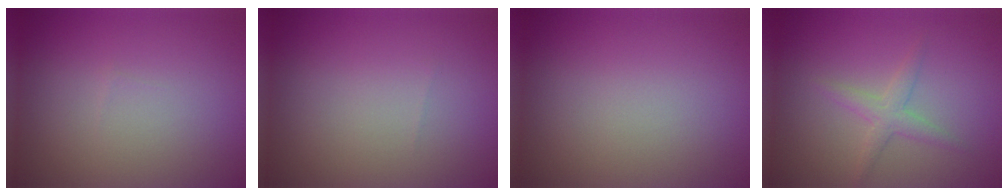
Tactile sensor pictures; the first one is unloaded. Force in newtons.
{"total": 0.0}
{"total": 0.0}
{"total": 2.0, "press": 2.0, "slide": 0.1}